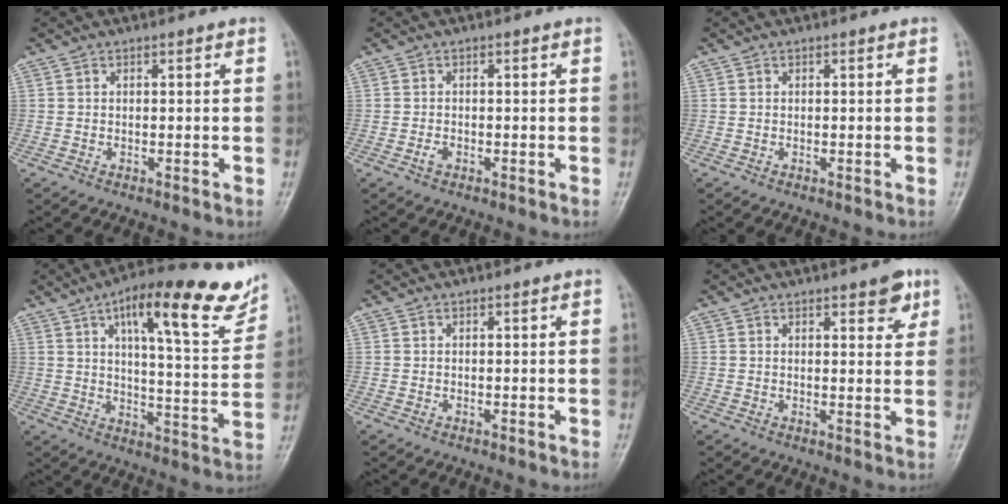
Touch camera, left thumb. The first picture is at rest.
{"total": 1.1, "force": [-0.5, 0.7, 0.7], "torque": [-0.015, 0.002, -0.012]}
{"total": 0.0}
{"total": 20.4, "force": [11.8, 5.4, 15.8], "torque": [-0.188, -0.037, 0.168]}
{"total": 0.0}
{"total": 4.8, "force": [2.8, 1.9, 3.4], "torque": [-0.026, -0.012, 0.031]}